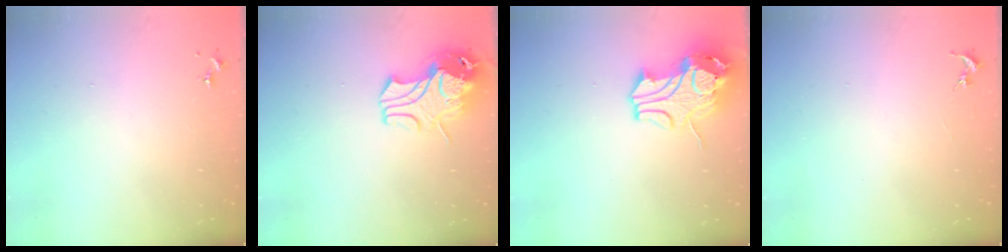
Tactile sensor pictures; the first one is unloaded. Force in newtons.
{"total": 12.1, "press": 12.0, "slide": 1.8}
{"total": 12.8, "press": 12.7, "slide": 1.8}
{"total": 0.0}